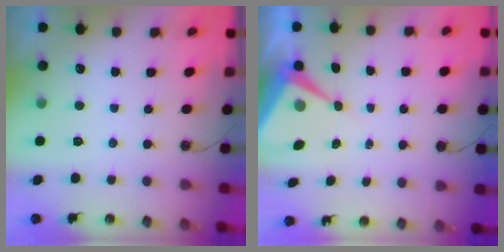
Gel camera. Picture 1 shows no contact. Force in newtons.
{"total": 8.7, "press": 8.7, "slide": 0.8}